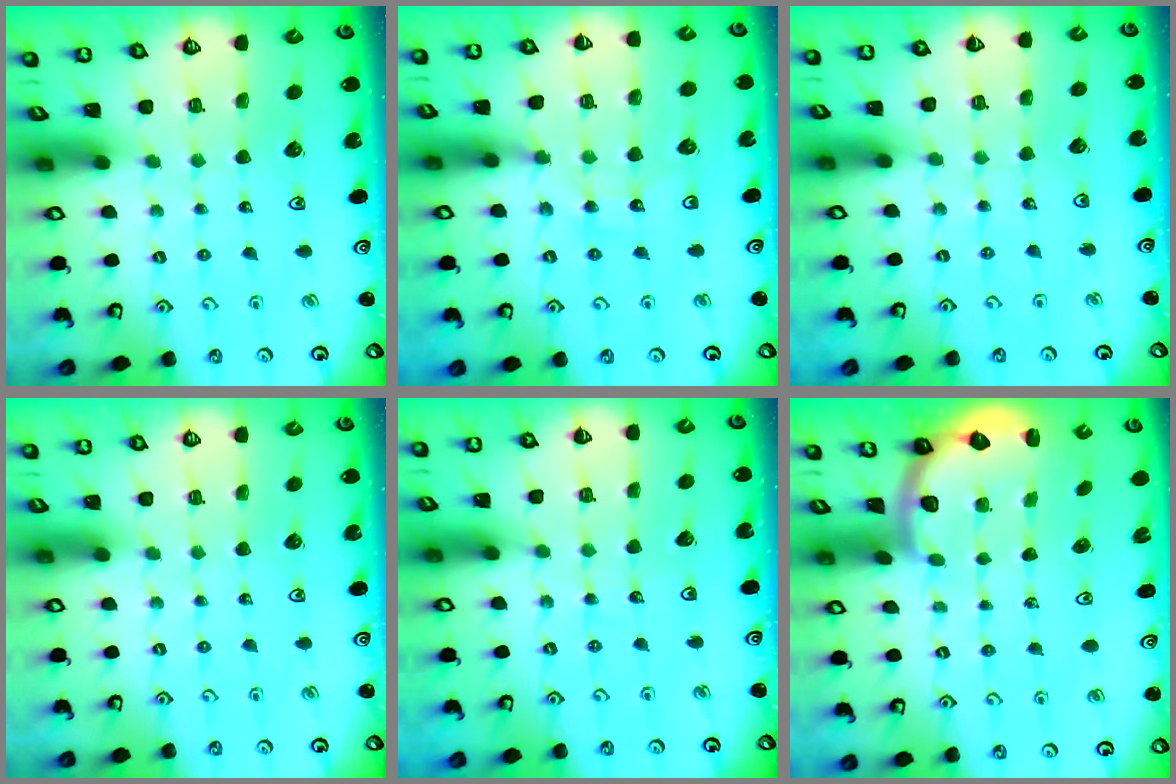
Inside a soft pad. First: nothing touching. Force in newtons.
{"total": 10.7, "press": 10.4, "slide": 2.5}
{"total": 3.1, "press": 3.1, "slide": 0.2}
{"total": 0.0}
{"total": 2.8, "press": 2.8, "slide": 0.3}
{"total": 2.1, "press": 1.9, "slide": 0.8}